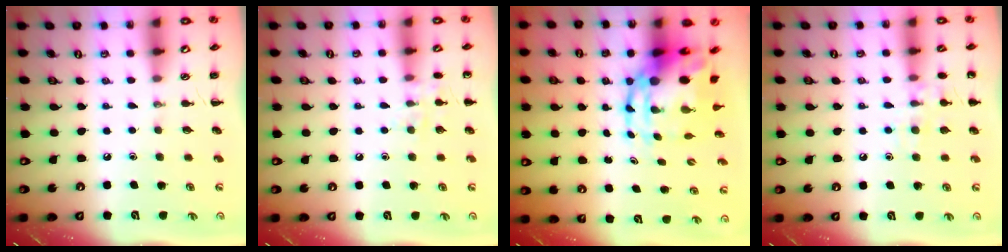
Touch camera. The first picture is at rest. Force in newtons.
{"total": 6.9, "press": 6.8, "slide": 1.2}
{"total": 9.5, "press": 9.2, "slide": 2.4}
{"total": 9.2, "press": 9.2, "slide": 1.3}